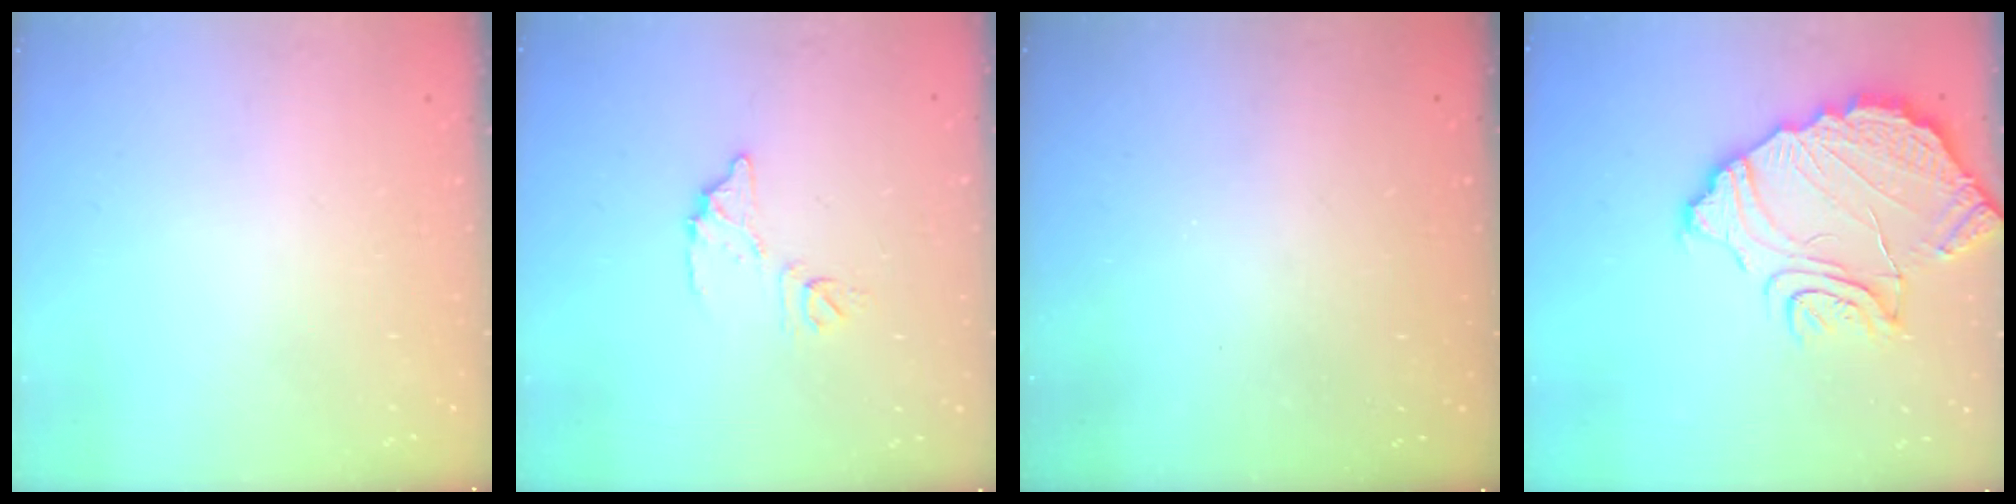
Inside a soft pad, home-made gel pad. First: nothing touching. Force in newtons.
{"total": 8.5, "press": 8.4, "slide": 0.3}
{"total": 3.1, "press": 3.1, "slide": 0.1}
{"total": 15.5, "press": 15.4, "slide": 1.4}